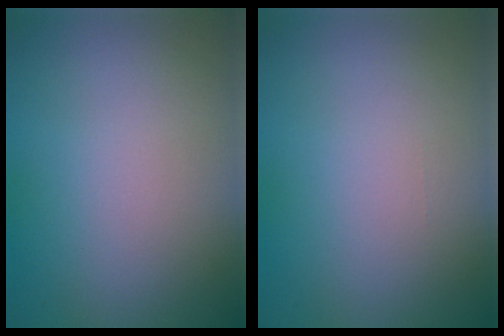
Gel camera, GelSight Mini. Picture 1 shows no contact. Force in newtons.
{"total": 0.0}